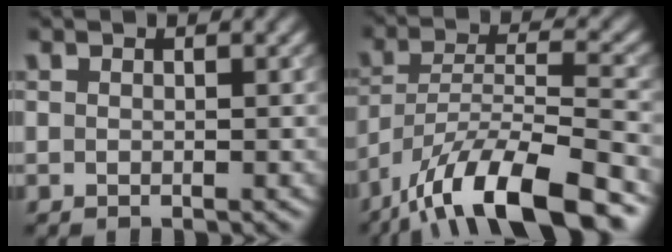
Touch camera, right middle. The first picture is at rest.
{"total": 12.1, "force": [-8.8, 2.8, 7.8], "torque": [-0.129, 0.009, -0.159]}